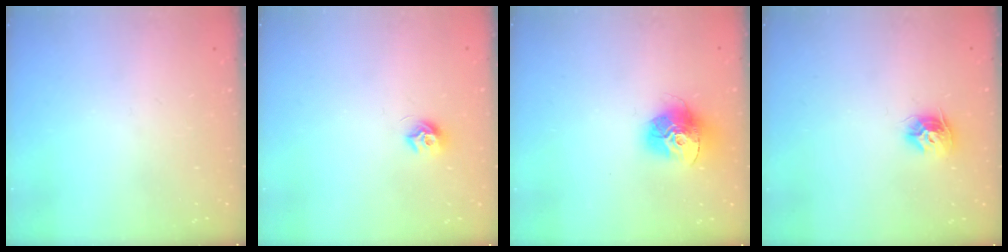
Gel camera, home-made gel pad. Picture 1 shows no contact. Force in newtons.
{"total": 6.7, "press": 6.6, "slide": 0.6}
{"total": 15.2, "press": 15.2, "slide": 1.5}
{"total": 9.3, "press": 9.3, "slide": 0.2}